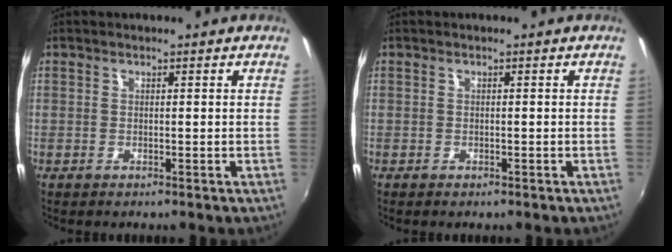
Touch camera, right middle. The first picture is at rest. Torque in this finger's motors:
{"motor_torque": [-0.30, 0.19, 0.04, -0.01]}